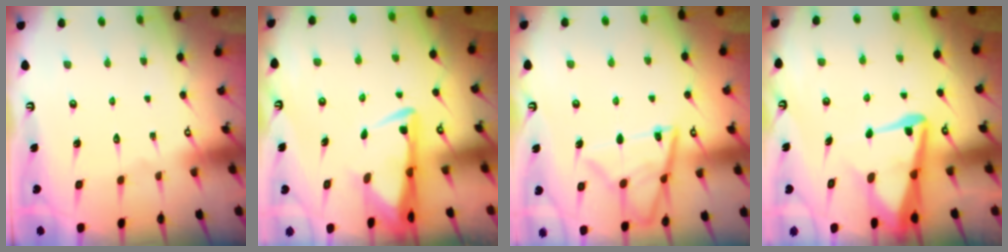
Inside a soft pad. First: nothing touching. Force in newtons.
{"total": 4.6, "press": 4.4, "slide": 1.3}
{"total": 13.9, "press": 13.8, "slide": 1.5}
{"total": 7.9, "press": 7.8, "slide": 1.0}